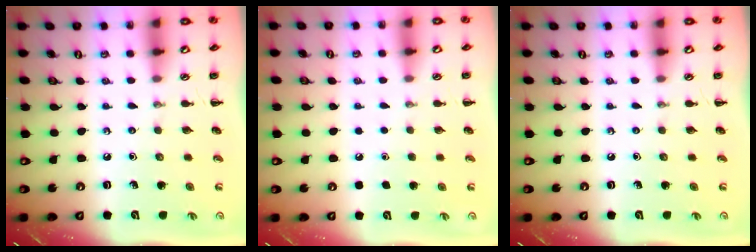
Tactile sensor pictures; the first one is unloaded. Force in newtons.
{"total": 1.7, "press": 1.7, "slide": 0.1}
{"total": 0.0}